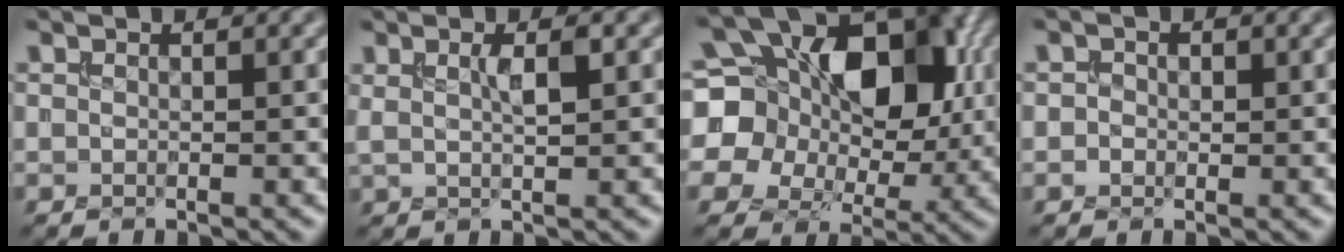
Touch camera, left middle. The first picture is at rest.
{"total": 2.0, "force": [0.7, 0.2, 1.9], "torque": [-0.038, -0.002, 0.012]}
{"total": 13.5, "force": [2.0, 10.0, 8.8], "torque": [-0.145, 0.009, 0.030]}
{"total": 0.9, "force": [0.0, 0.8, 0.4], "torque": [-0.001, -0.002, -0.007]}